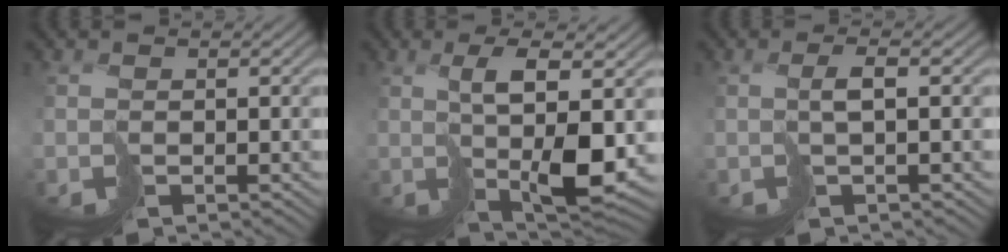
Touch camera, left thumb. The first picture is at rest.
{"total": 6.8, "force": [1.6, 1.2, 6.5], "torque": [-0.116, -0.002, 0.041]}
{"total": 1.5, "force": [0.6, -0.7, 1.2], "torque": [-0.021, 0.014, 0.012]}